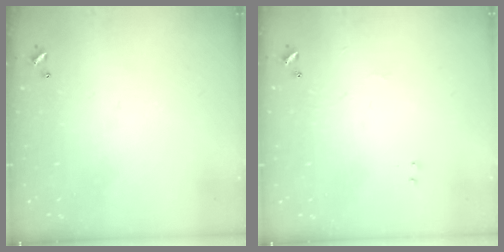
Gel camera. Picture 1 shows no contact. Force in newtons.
{"total": 1.8, "press": 1.8, "slide": 0.6}